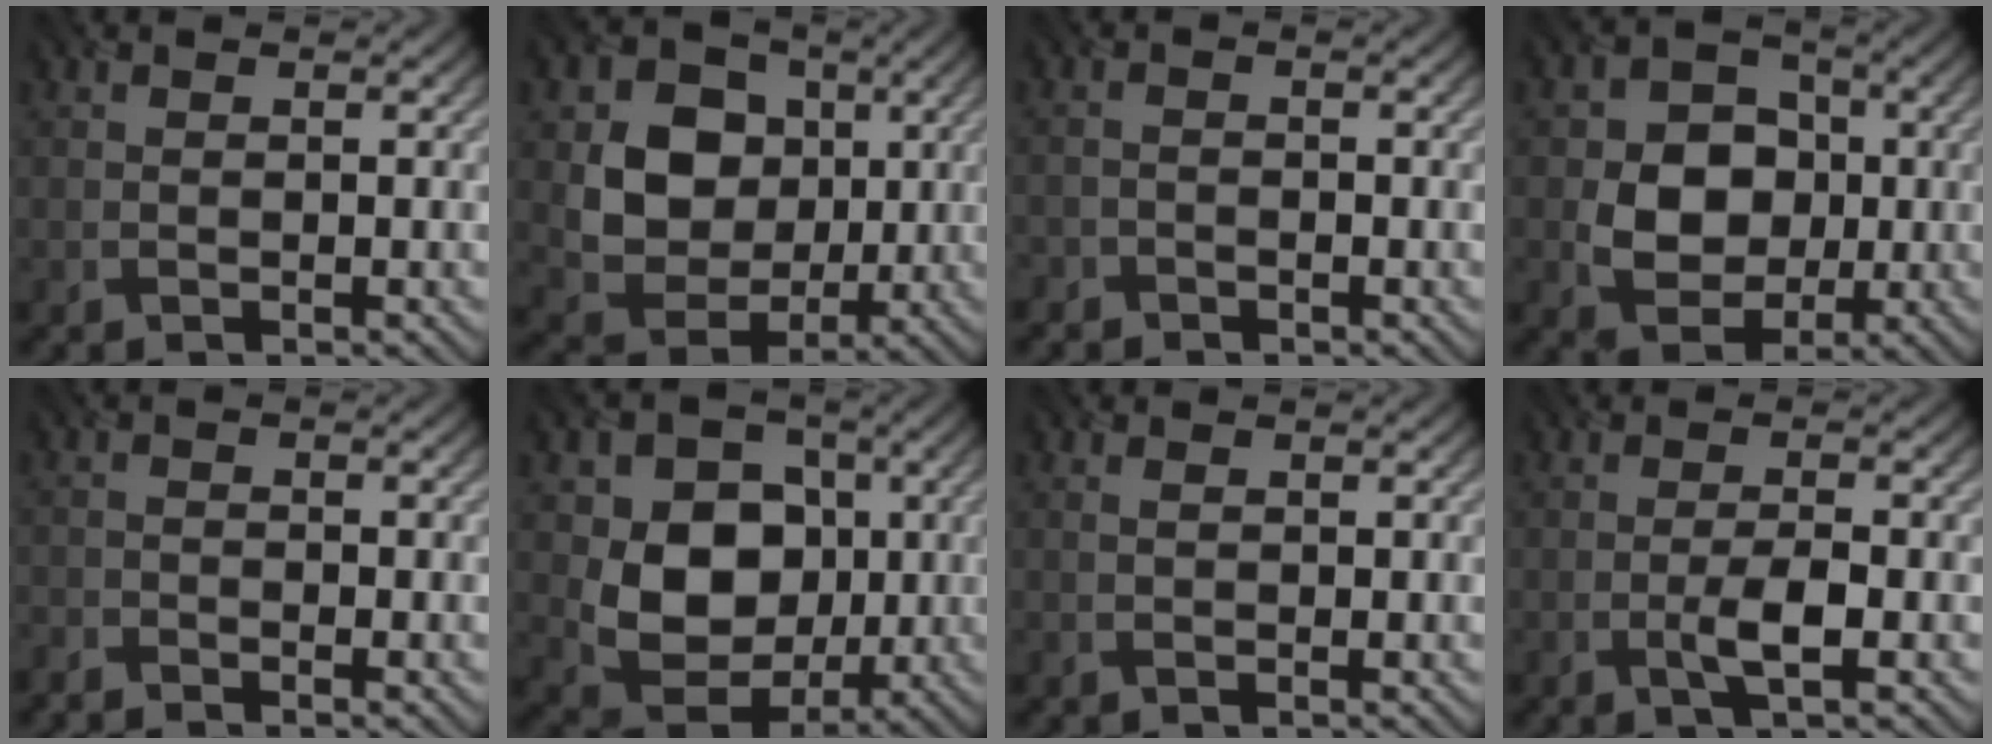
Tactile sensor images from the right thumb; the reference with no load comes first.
{"total": 10.1, "force": [1.7, 8.5, 5.2], "torque": [-0.111, -0.007, 0.028]}
{"total": 1.5, "force": [-1.2, 0.8, 0.0], "torque": [0.003, -0.001, -0.027]}
{"total": 8.7, "force": [-0.4, 7.3, 4.8], "torque": [-0.096, -0.003, -0.023]}
{"total": 1.9, "force": [-1.8, 0.4, 0.6], "torque": [-0.015, -0.009, -0.041]}
{"total": 10.5, "force": [0.5, 8.5, 6.2], "torque": [-0.123, -0.012, 0.001]}
{"total": 0.8, "force": [0.2, 0.4, 0.6], "torque": [-0.015, 0.001, 0.004]}
{"total": 3.2, "force": [-1.1, 0.7, 2.9], "torque": [-0.057, 0.003, -0.025]}